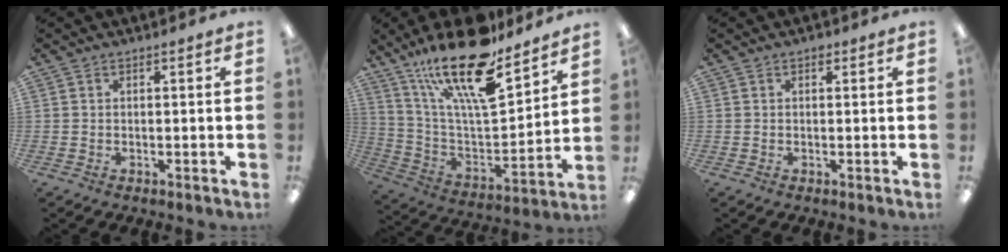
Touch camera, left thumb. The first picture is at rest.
{"total": 23.7, "force": [16.9, 7.1, 14.9], "torque": [-0.258, -0.107, 0.287]}
{"total": 0.9, "force": [0.6, 0.5, 0.4], "torque": [-0.001, -0.001, 0.008]}